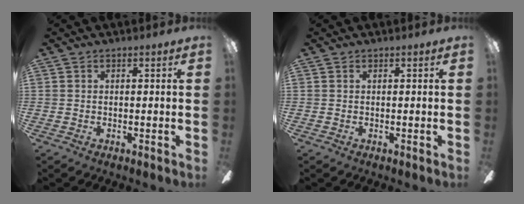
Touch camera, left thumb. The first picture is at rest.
{"total": 0.0}